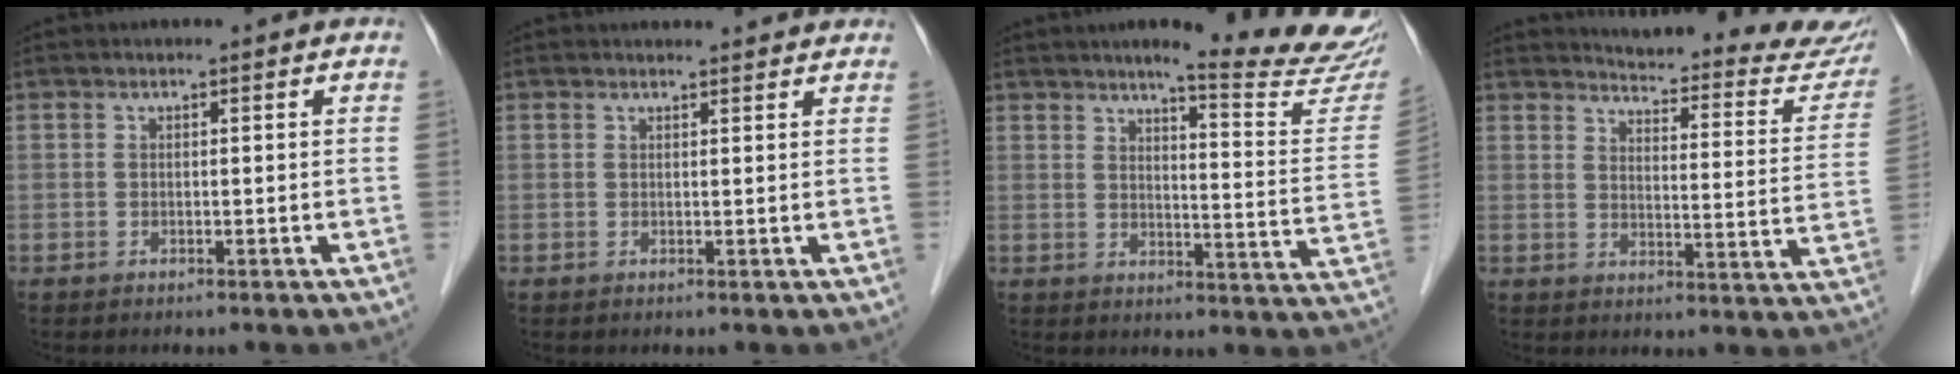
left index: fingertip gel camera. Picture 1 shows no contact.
{"total": 5.2, "force": [5.0, 0.9, 1.0], "torque": [-0.010, 0.014, 0.048]}
{"total": 16.4, "force": [14.9, -0.5, 6.7], "torque": [-0.086, -0.096, 0.167]}
{"total": 20.6, "force": [19.8, 2.4, 5.0], "torque": [-0.055, -0.100, 0.216]}